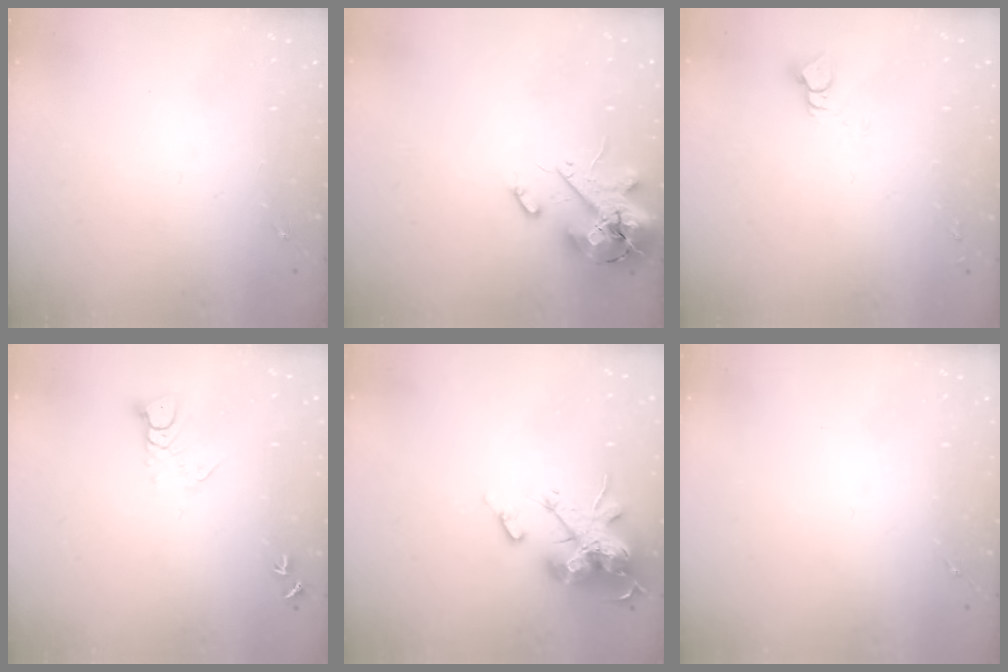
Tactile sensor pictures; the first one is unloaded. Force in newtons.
{"total": 13.2, "press": 13.0, "slide": 2.2}
{"total": 4.0, "press": 4.0, "slide": 0.3}
{"total": 4.9, "press": 4.8, "slide": 0.3}
{"total": 19.6, "press": 19.6, "slide": 0.1}
{"total": 0.0}